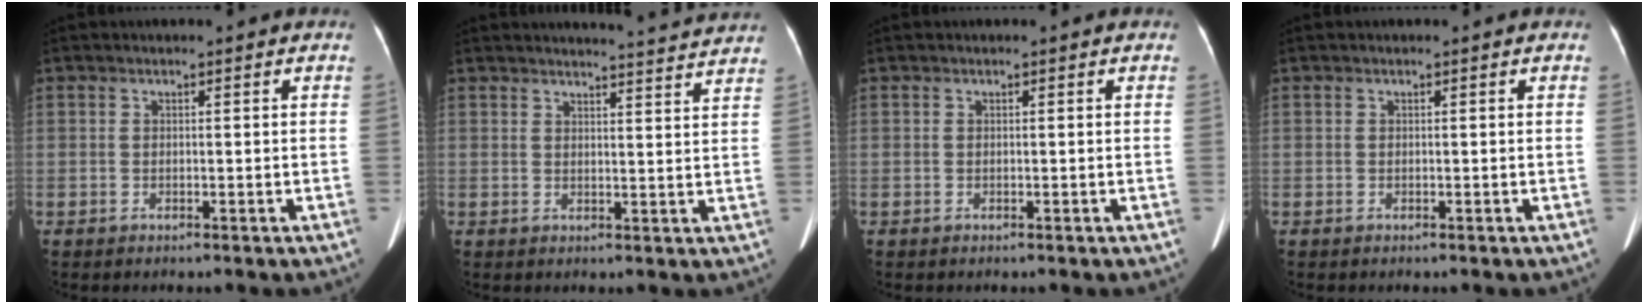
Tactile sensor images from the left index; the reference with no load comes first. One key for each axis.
{"total": 9.8, "fx": 9.6, "fy": -0.7, "fz": 1.8, "tx": -0.026, "ty": -0.020, "tz": 0.098}
{"total": 0.0}
{"total": 0.0}